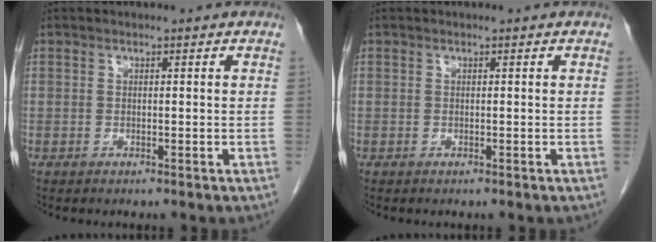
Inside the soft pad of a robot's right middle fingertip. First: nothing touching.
{"total": 0.0}